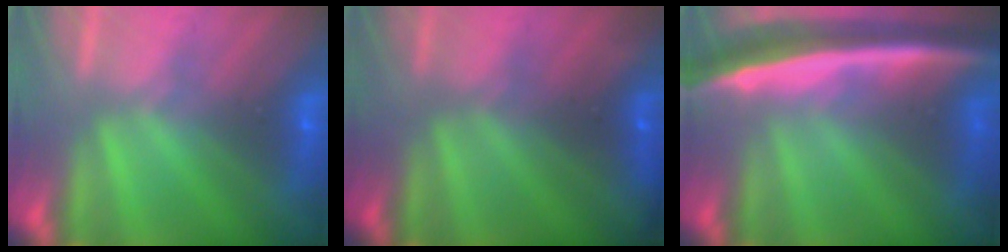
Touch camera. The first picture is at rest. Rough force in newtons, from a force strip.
{"total": 2.4}
{"total": 6.3}